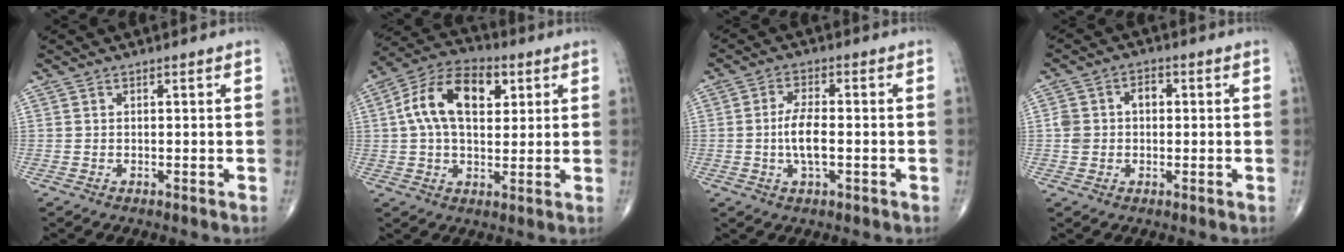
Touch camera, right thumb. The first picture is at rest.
{"total": 14.5, "force": [3.7, 8.6, 11.1], "torque": [-0.182, 0.014, 0.056]}
{"total": 6.0, "force": [-0.9, 2.3, 5.4], "torque": [-0.107, 0.007, -0.020]}
{"total": 5.2, "force": [0.3, 4.1, 3.2], "torque": [-0.051, 0.021, 0.004]}